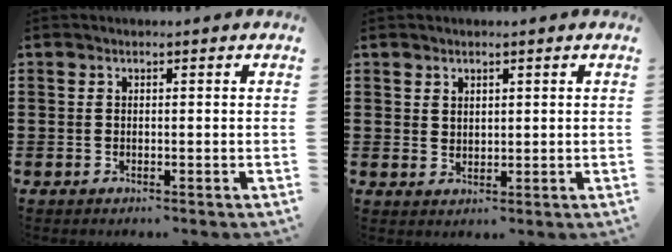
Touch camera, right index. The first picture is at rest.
{"total": 1.7, "force": [1.6, 0.6, 0.2], "torque": [-0.004, 0.002, 0.031]}